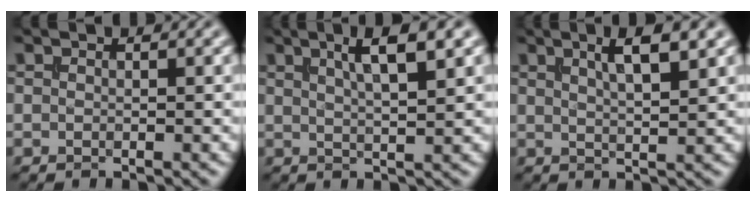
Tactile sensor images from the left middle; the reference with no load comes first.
{"total": 4.7, "force": [2.3, 1.0, 4.0], "torque": [-0.056, 0.008, 0.035]}
{"total": 4.2, "force": [2.2, 1.0, 3.5], "torque": [-0.049, 0.006, 0.033]}